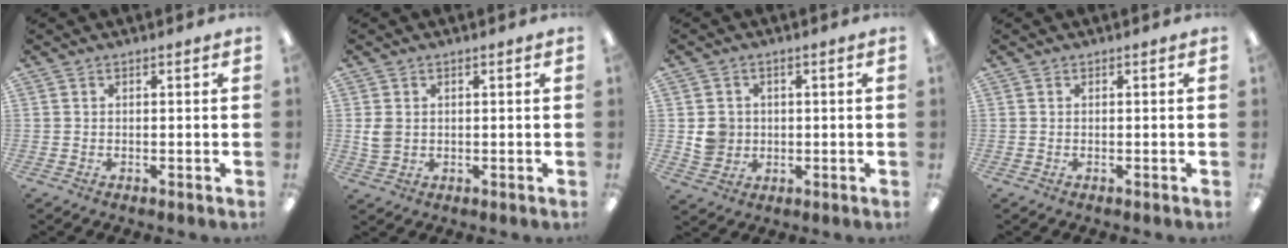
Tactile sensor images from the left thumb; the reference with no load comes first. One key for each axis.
{"total": 3.5, "fx": 0.5, "fy": 2.6, "fz": 2.2, "tx": -0.042, "ty": 0.006, "tz": 0.012}
{"total": 5.1, "fx": 0.3, "fy": 4.9, "fz": 1.4, "tx": -0.011, "ty": 0.003, "tz": 0.005}
{"total": 0.0}